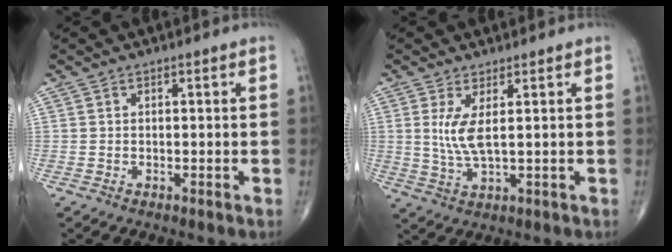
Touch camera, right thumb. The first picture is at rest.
{"total": 5.3, "force": [1.2, 1.3, 5.0], "torque": [-0.113, -0.017, 0.032]}